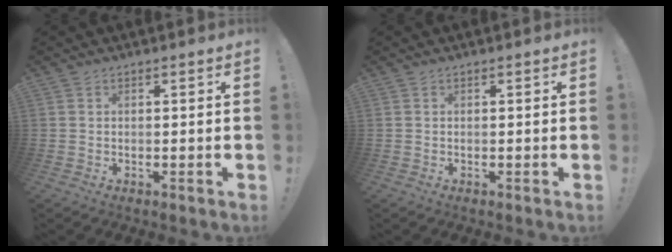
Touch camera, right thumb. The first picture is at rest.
{"total": 0.0}